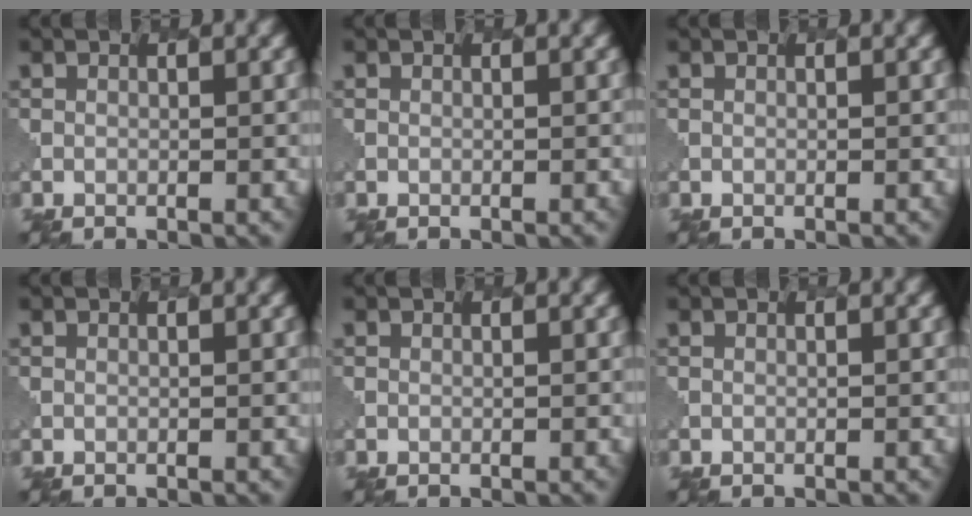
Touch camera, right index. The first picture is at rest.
{"total": 0.0}
{"total": 0.0}
{"total": 0.0}
{"total": 0.0}
{"total": 0.0}